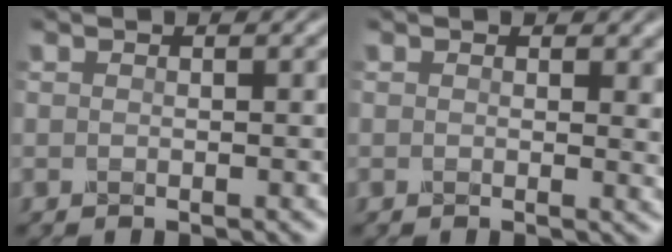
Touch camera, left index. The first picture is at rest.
{"total": 3.2, "force": [0.3, 1.7, 2.7], "torque": [-0.043, -0.004, 0.002]}